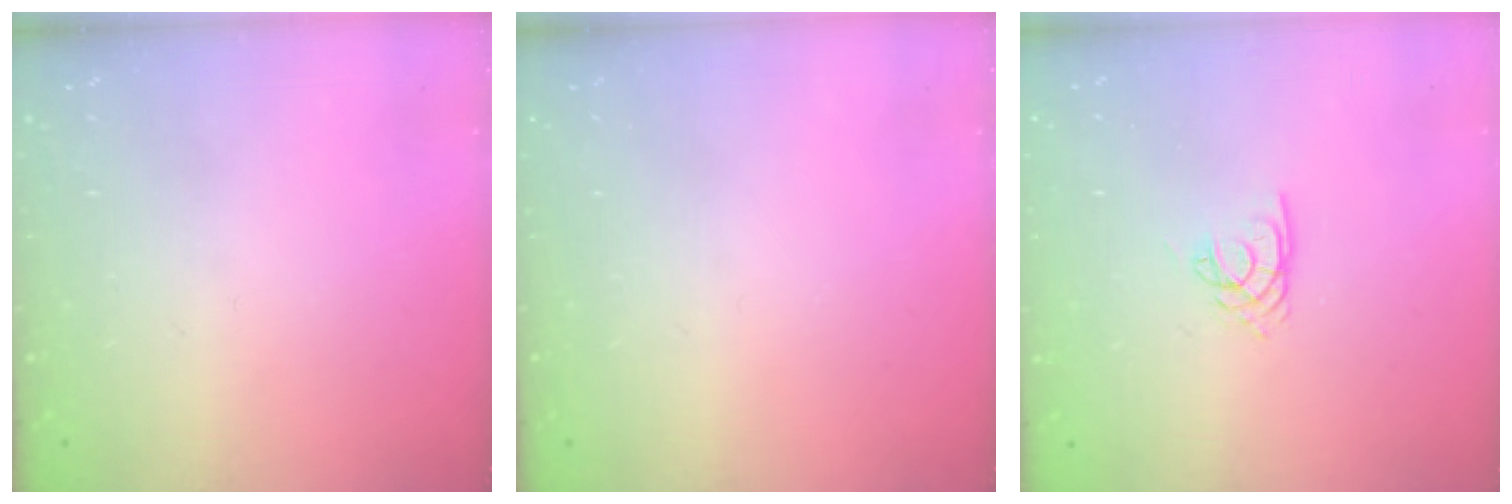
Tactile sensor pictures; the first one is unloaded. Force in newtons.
{"total": 0.0}
{"total": 2.1, "press": 2.1, "slide": 0.1}